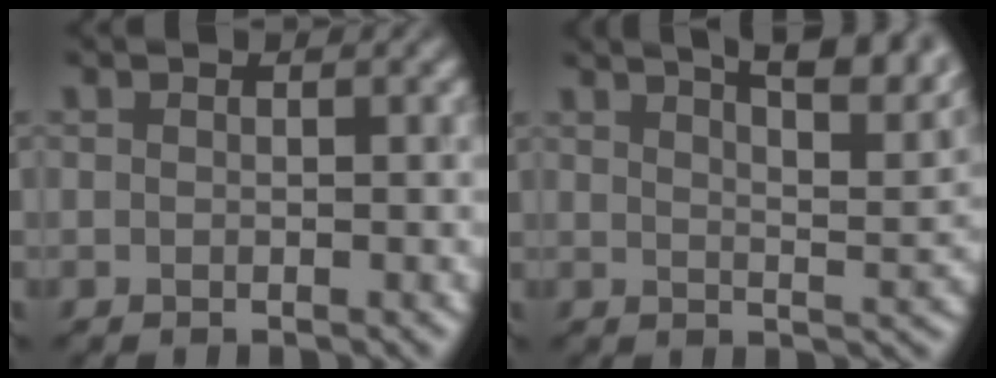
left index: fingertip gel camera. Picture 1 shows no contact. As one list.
[{"total": 10.9, "force": [7.8, 3.4, 6.8], "torque": [-0.054, 0.036, 0.068]}]